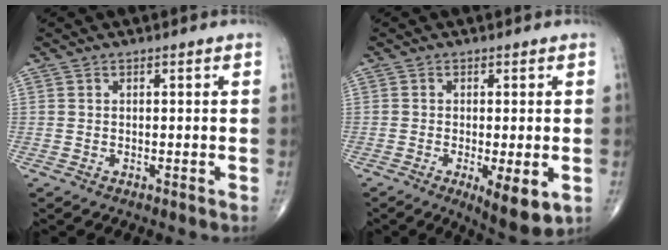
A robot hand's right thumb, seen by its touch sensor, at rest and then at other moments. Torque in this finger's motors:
{"motor_torque": [-0.20, 0.47, -0.15, -0.27, -0.01]}